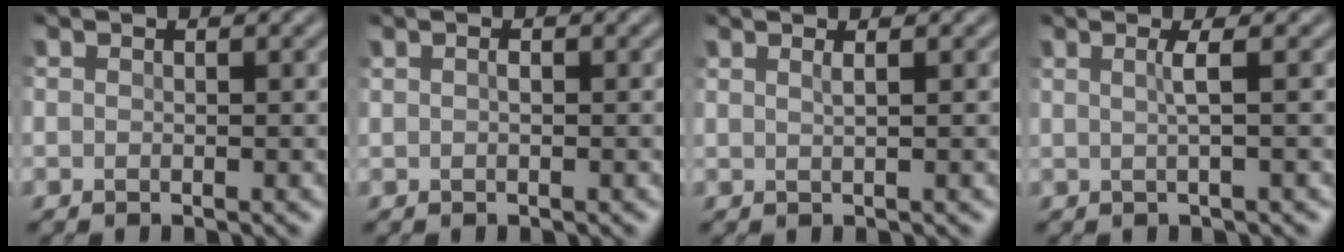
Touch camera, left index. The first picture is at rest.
{"total": 0.5, "force": [0.0, 0.2, 0.5], "torque": [-0.014, 0.001, -0.001]}
{"total": 1.2, "force": [0.6, 0.4, 1.0], "torque": [-0.010, 0.002, 0.000]}
{"total": 1.8, "force": [0.2, 0.3, 1.7], "torque": [-0.033, 0.001, -0.002]}